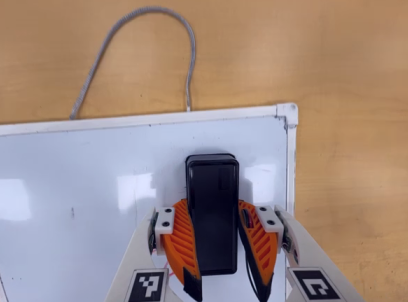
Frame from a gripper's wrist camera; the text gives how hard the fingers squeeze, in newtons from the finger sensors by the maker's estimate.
{"total": 16.5, "left": 16.0, "right": 17.1}